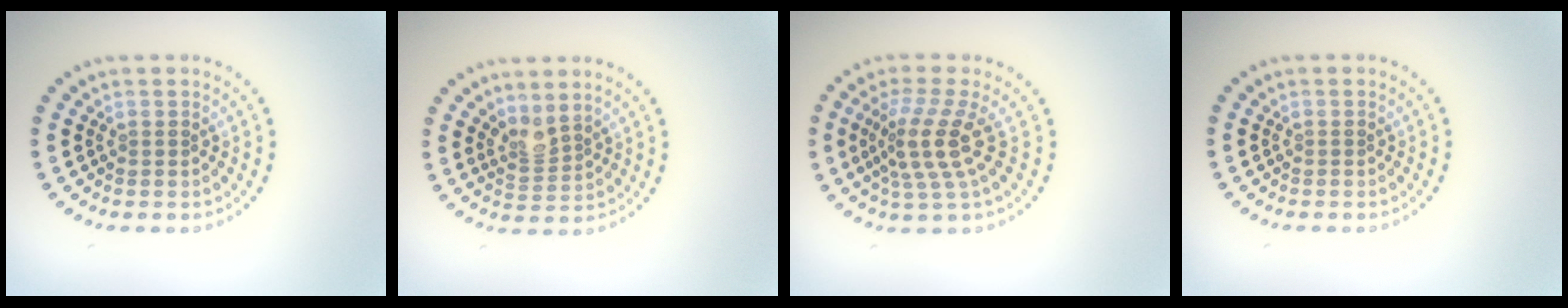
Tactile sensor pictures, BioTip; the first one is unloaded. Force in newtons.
{"total": 2.0, "press": 1.5, "slide": 1.4}
{"total": 4.0, "press": 3.0, "slide": 2.6}
{"total": 0.0}